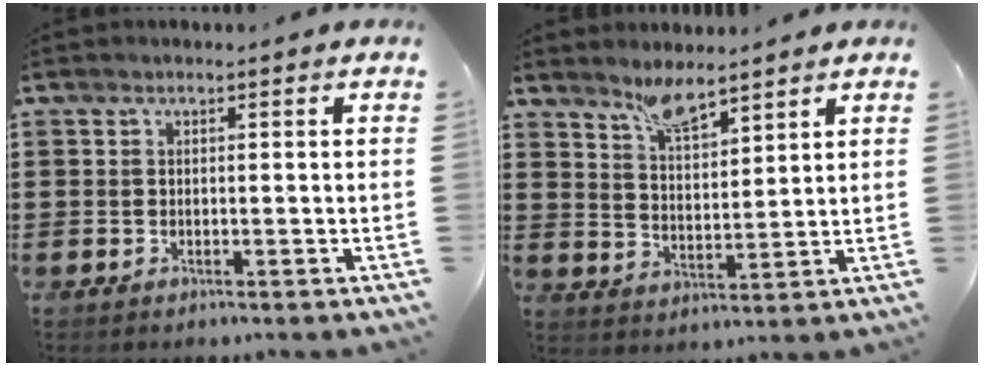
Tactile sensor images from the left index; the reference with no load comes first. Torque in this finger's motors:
{"motor_torque": [0.57, -0.30, 0.29, 0.04]}